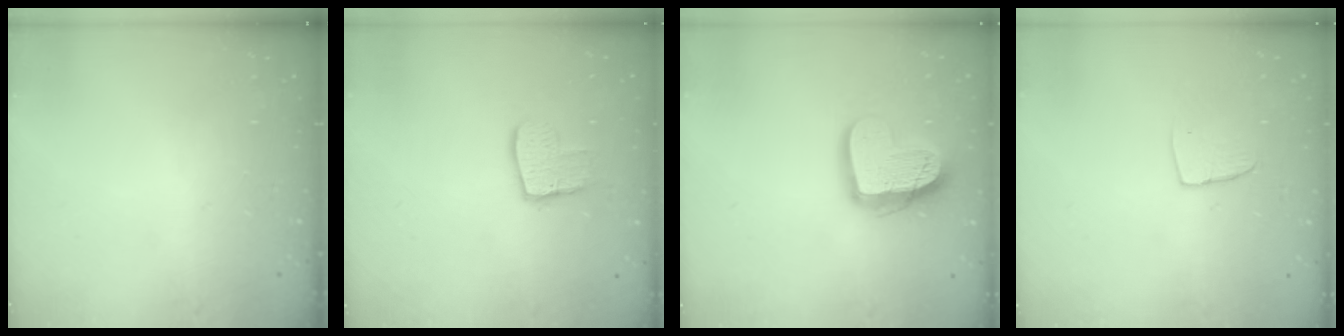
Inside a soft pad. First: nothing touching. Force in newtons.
{"total": 10.1, "press": 10.0, "slide": 0.7}
{"total": 15.9, "press": 15.8, "slide": 1.4}
{"total": 6.5, "press": 6.5, "slide": 0.5}